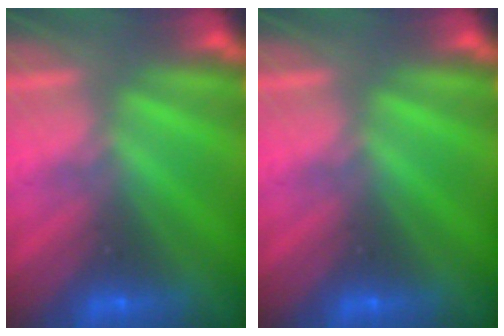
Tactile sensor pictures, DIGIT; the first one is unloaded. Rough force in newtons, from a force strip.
{"total": 0.0}